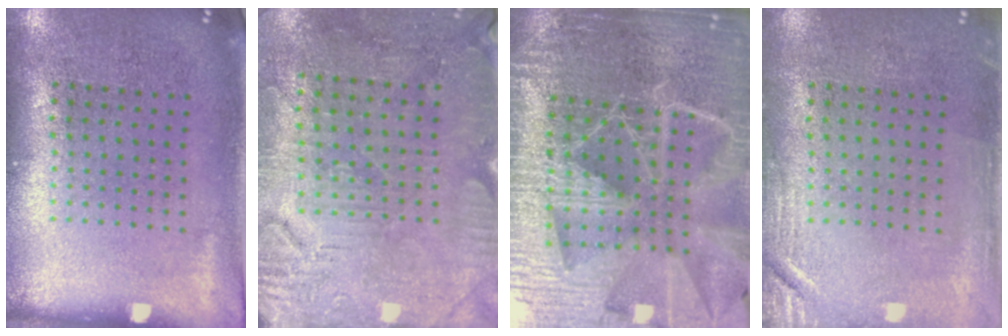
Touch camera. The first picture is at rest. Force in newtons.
{"total": 3.0, "press": 2.8, "slide": 0.9}
{"total": 6.0, "press": 5.2, "slide": 2.9}
{"total": 2.1, "press": 2.0, "slide": 0.4}